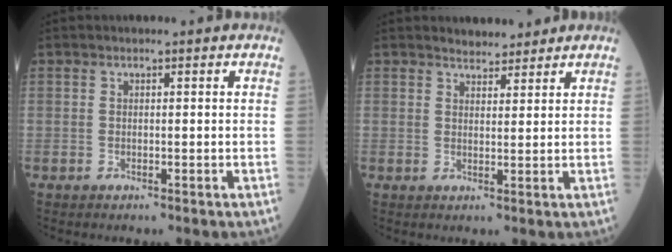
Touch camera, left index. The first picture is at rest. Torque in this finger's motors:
{"motor_torque": [0.25, -0.24, -0.02, 0.01]}